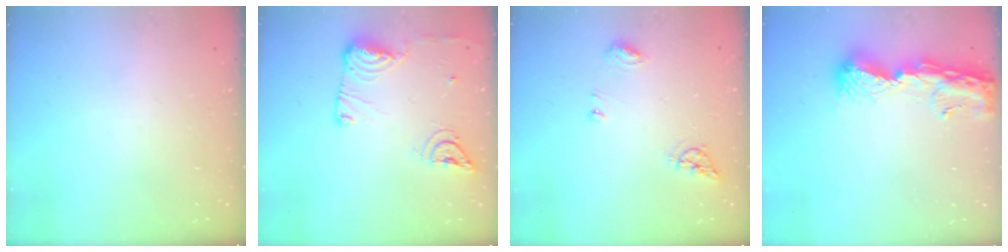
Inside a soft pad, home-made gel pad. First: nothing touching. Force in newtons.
{"total": 12.8, "press": 12.7, "slide": 1.6}
{"total": 6.6, "press": 6.5, "slide": 0.6}
{"total": 12.9, "press": 12.9, "slide": 1.3}